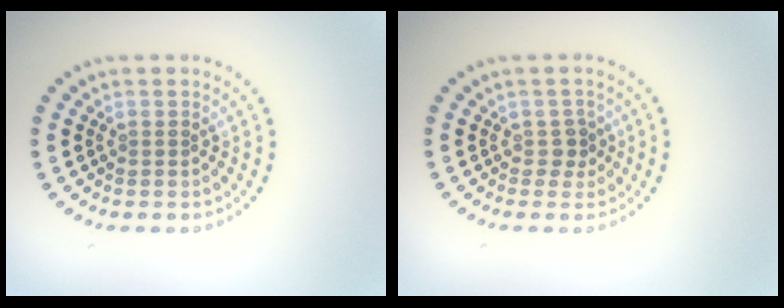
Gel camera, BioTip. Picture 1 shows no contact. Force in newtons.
{"total": 1.3, "press": 1.0, "slide": 0.8}